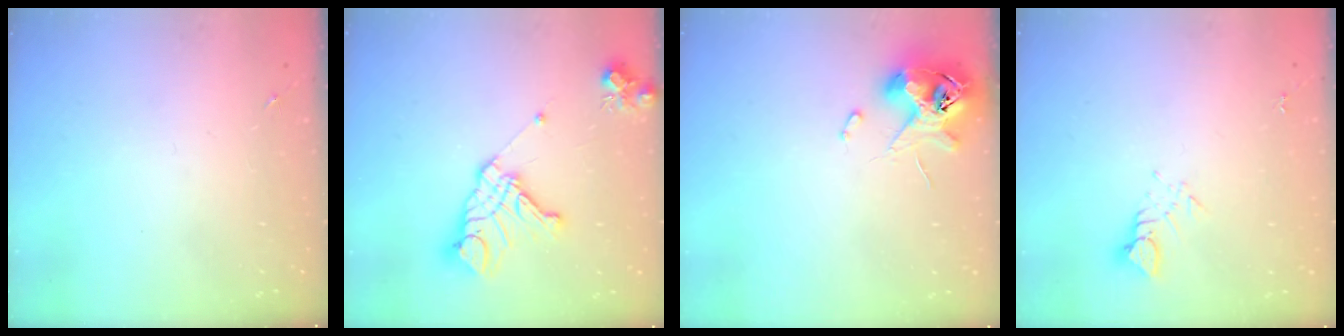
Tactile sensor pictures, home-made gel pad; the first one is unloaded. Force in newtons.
{"total": 15.8, "press": 15.7, "slide": 1.7}
{"total": 11.8, "press": 11.6, "slide": 1.9}
{"total": 3.1, "press": 3.1, "slide": 0.3}